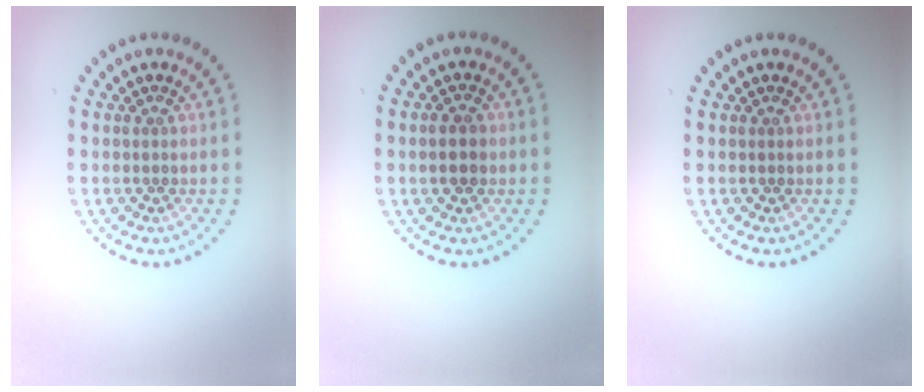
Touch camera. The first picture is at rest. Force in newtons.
{"total": 2.2, "press": 2.1, "slide": 0.1}
{"total": 0.0}